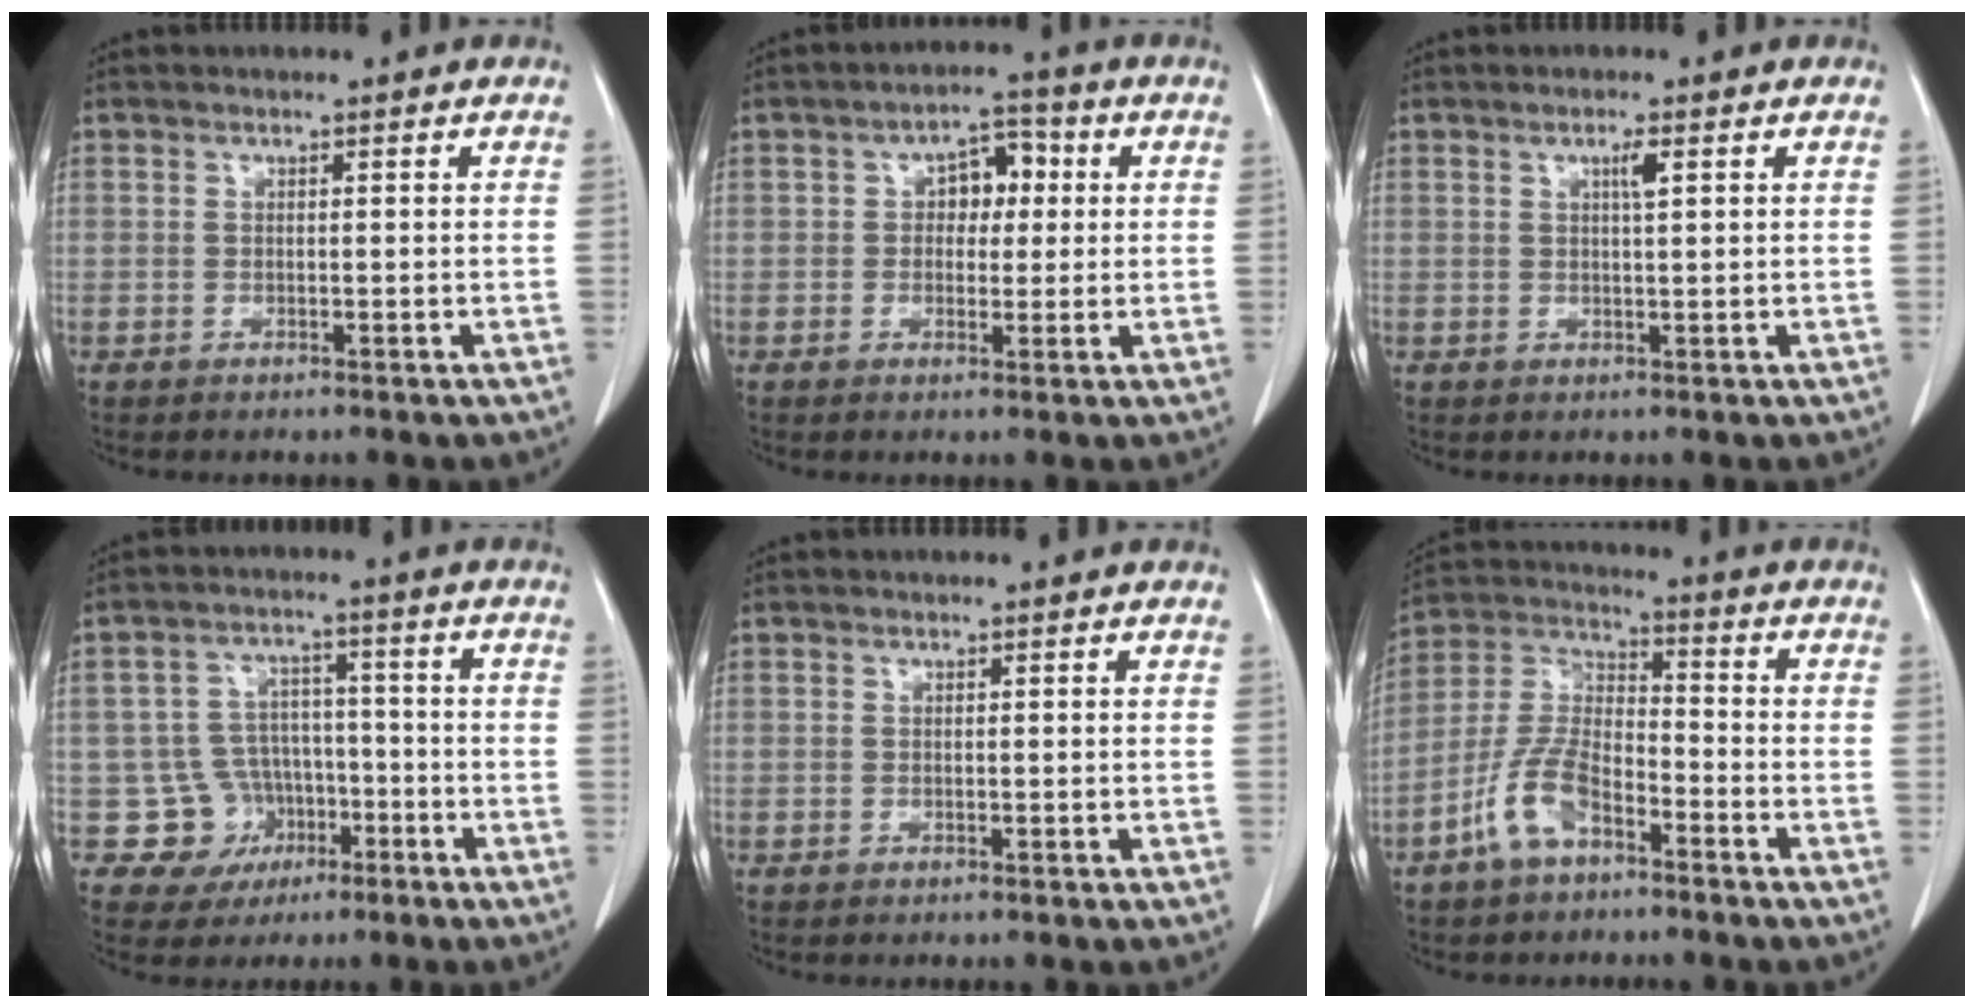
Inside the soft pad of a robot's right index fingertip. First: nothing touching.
{"total": 5.2, "force": [0.9, 3.2, 4.0], "torque": [-0.057, 0.021, 0.012]}
{"total": 1.8, "force": [0.7, 0.0, 1.6], "torque": [-0.030, 0.000, 0.012]}
{"total": 7.7, "force": [-2.8, 7.1, 0.4], "torque": [0.004, 0.017, -0.036]}
{"total": 0.0}
{"total": 9.8, "force": [-5.6, 4.4, 6.7], "torque": [-0.154, 0.012, -0.113]}